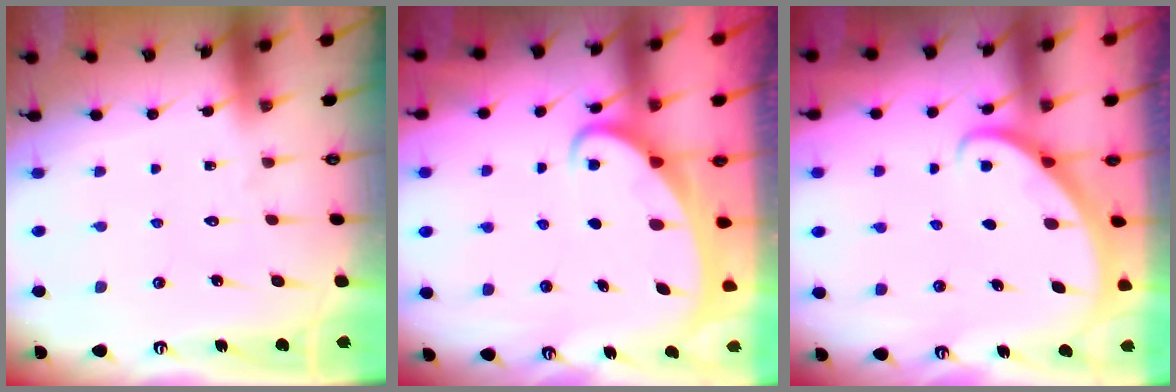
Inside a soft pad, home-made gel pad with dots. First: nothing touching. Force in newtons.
{"total": 2.6, "press": 2.6, "slide": 0.4}
{"total": 2.7, "press": 2.7, "slide": 0.2}